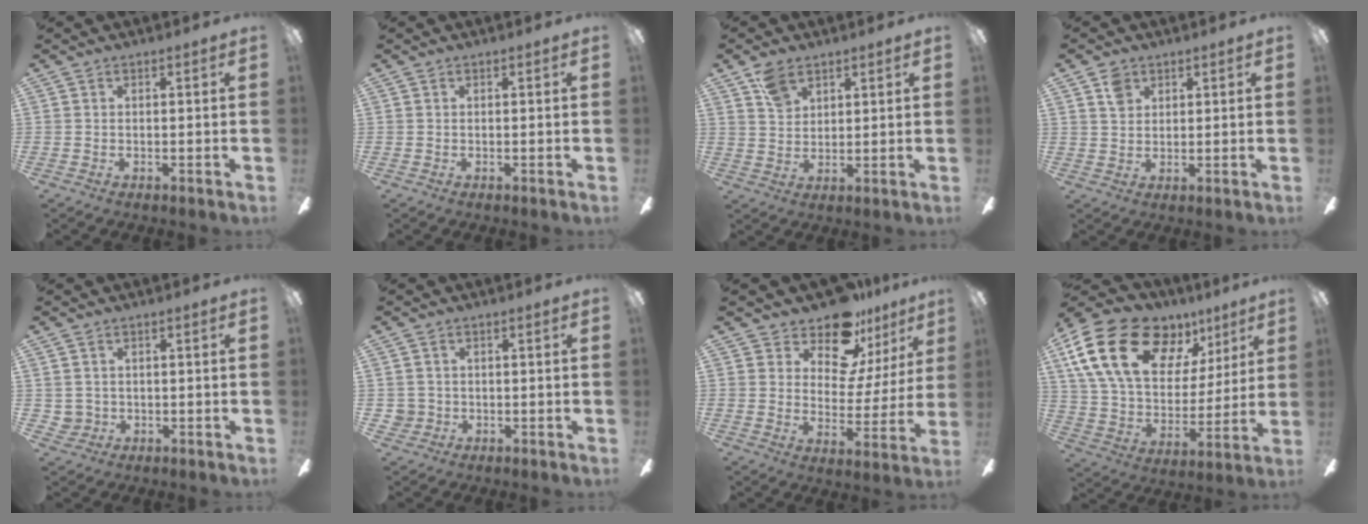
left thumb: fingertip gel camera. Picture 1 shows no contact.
{"total": 0.0}
{"total": 6.3, "force": [4.2, 3.8, 2.7], "torque": [-0.044, -0.009, 0.079]}
{"total": 4.2, "force": [2.5, 3.1, 1.4], "torque": [-0.020, -0.001, 0.045]}
{"total": 2.7, "force": [0.6, 2.6, 0.7], "torque": [-0.017, 0.006, 0.012]}
{"total": 2.8, "force": [0.0, 2.8, 0.3], "torque": [-0.012, 0.007, 0.000]}
{"total": 14.5, "force": [11.9, 6.2, 5.6], "torque": [-0.110, -0.086, 0.212]}
{"total": 24.1, "force": [12.4, 14.2, 15.0], "torque": [-0.280, -0.050, 0.228]}